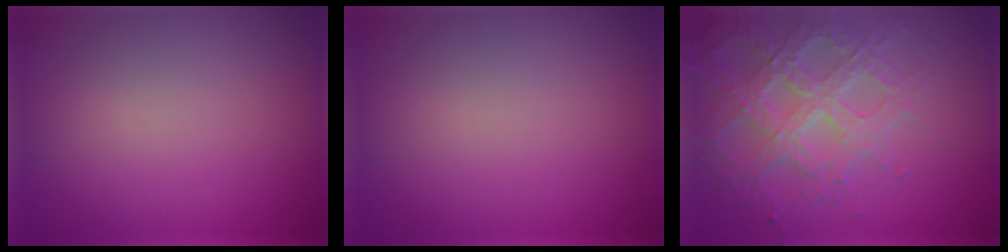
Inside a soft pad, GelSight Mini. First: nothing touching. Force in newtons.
{"total": 0.0}
{"total": 6.1, "press": 4.8, "slide": 3.7}